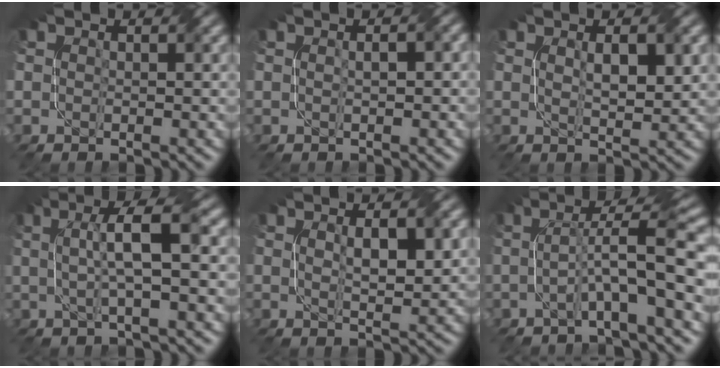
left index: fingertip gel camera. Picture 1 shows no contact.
{"total": 1.7, "force": [0.4, 0.6, 1.5], "torque": [-0.016, 0.002, 0.003]}
{"total": 3.0, "force": [0.7, 0.9, 2.8], "torque": [-0.053, 0.001, 0.018]}
{"total": 5.0, "force": [0.7, 0.8, 4.9], "torque": [-0.087, 0.012, 0.014]}
{"total": 3.0, "force": [0.8, 0.8, 2.7], "torque": [-0.053, 0.001, 0.019]}
{"total": 6.7, "force": [-0.6, 0.9, 6.6], "torque": [-0.111, 0.021, -0.018]}